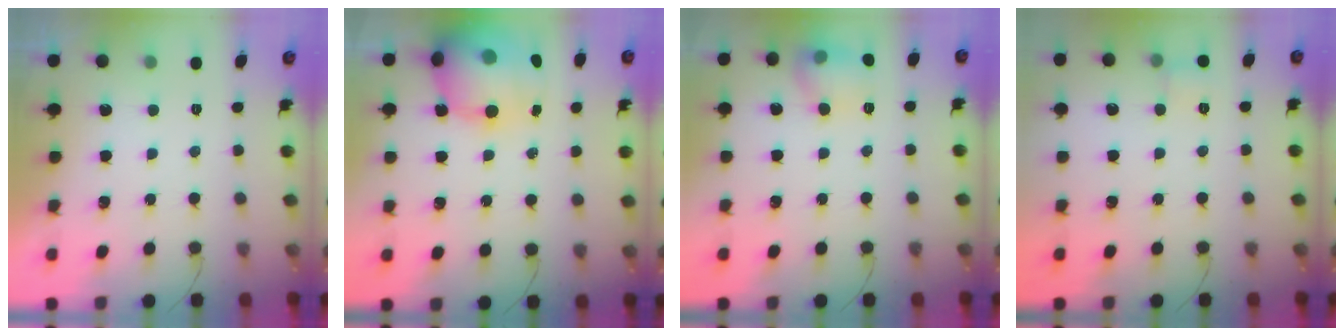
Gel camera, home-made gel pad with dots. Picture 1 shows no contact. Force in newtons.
{"total": 21.9, "press": 21.3, "slide": 5.0}
{"total": 10.0, "press": 9.9, "slide": 0.5}
{"total": 6.7, "press": 6.4, "slide": 2.0}